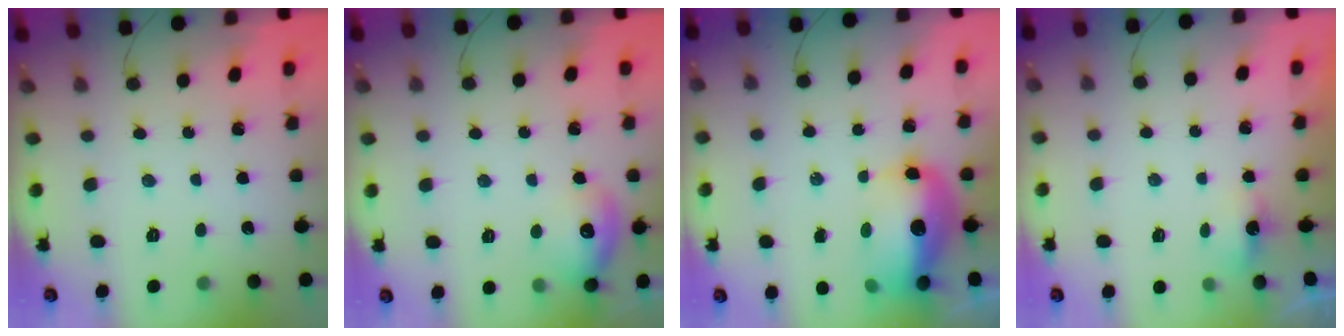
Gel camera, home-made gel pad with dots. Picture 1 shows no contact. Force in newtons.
{"total": 12.2, "press": 12.2, "slide": 1.1}
{"total": 14.7, "press": 14.3, "slide": 3.2}
{"total": 2.0, "press": 1.8, "slide": 0.8}